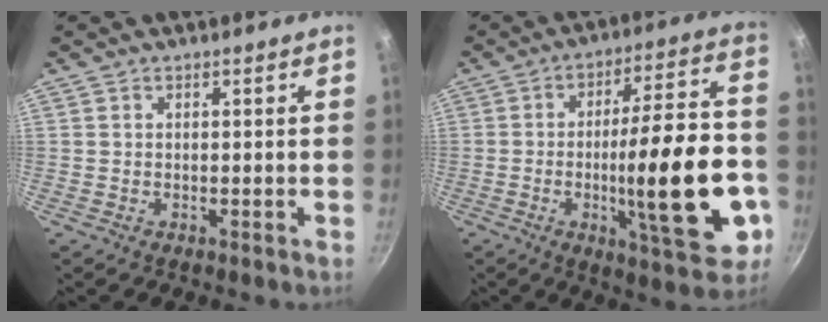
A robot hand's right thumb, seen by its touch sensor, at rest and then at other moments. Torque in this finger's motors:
{"motor_torque": [2.01, 2.97, 2.13, -0.31, 0.28]}